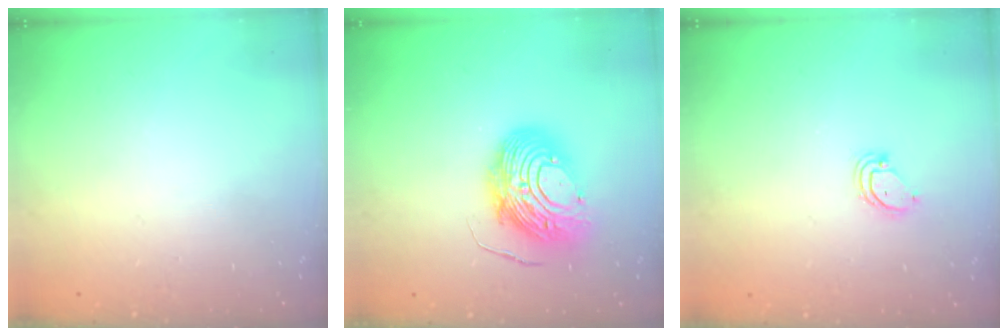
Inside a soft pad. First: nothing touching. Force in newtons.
{"total": 12.8, "press": 12.7, "slide": 1.1}
{"total": 3.3, "press": 3.3, "slide": 0.4}